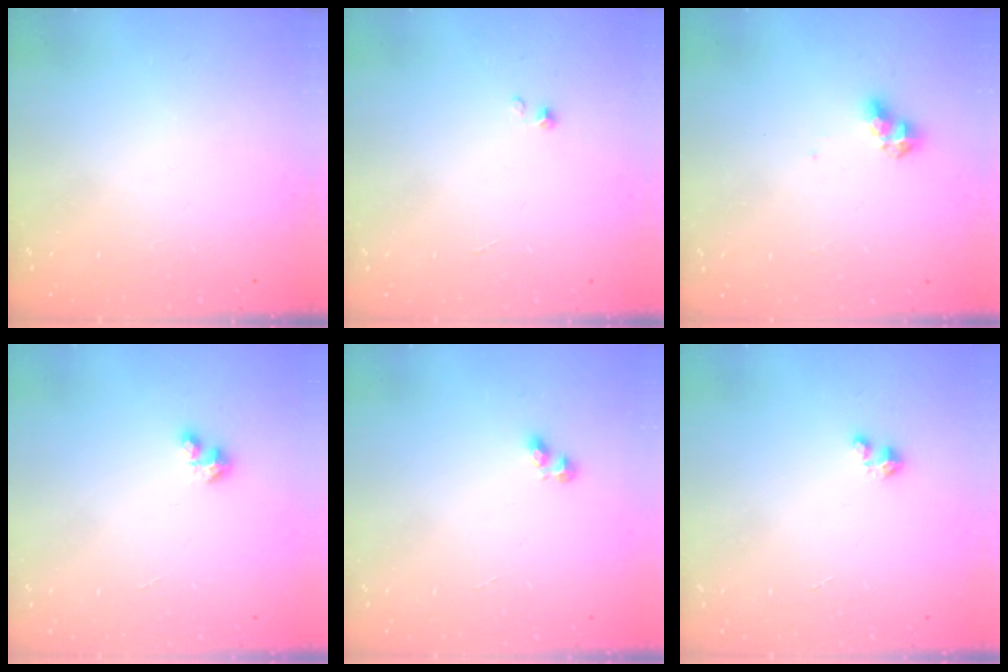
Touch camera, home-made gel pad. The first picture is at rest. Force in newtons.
{"total": 0.0}
{"total": 6.4, "press": 6.4, "slide": 0.3}
{"total": 3.5, "press": 3.4, "slide": 0.3}
{"total": 2.5, "press": 2.5, "slide": 0.2}
{"total": 1.5, "press": 1.5, "slide": 0.1}